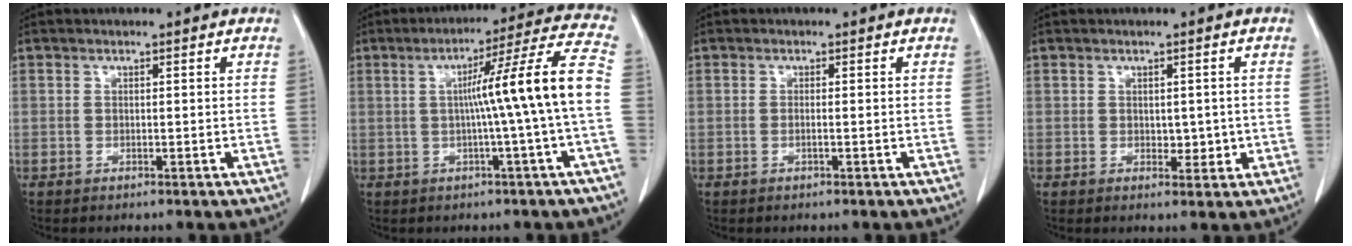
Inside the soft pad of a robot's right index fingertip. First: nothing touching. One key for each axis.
{"total": 12.6, "fx": -0.7, "fy": -2.1, "fz": 12.4, "tx": -0.171, "ty": 0.016, "tz": -0.010}
{"total": 0.5, "fx": -0.2, "fy": -0.1, "fz": 0.5, "tx": -0.011, "ty": 0.000, "tz": -0.004}
{"total": 2.4, "fx": 0.0, "fy": 1.6, "fz": 1.8, "tx": -0.019, "ty": -0.002, "tz": 0.007}